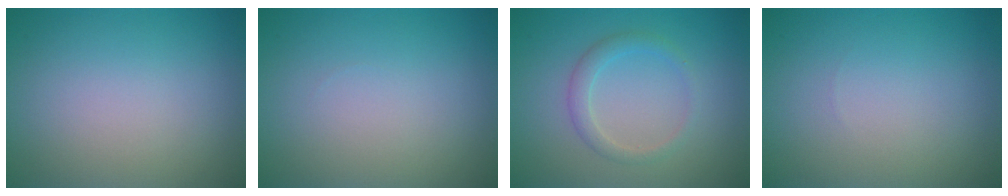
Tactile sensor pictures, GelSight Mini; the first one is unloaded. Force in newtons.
{"total": 0.0}
{"total": 1.9, "press": 1.9, "slide": 0.1}
{"total": 0.0}